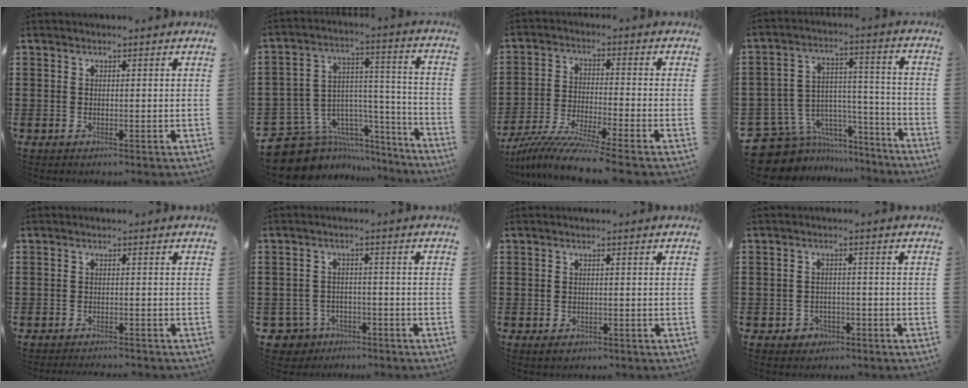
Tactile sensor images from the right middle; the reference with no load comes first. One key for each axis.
{"total": 10.2, "fx": -8.1, "fy": 5.8, "fz": 2.3, "tx": -0.075, "ty": 0.004, "tz": -0.150}
{"total": 7.7, "fx": -6.8, "fy": -0.5, "fz": 3.4, "tx": -0.074, "ty": -0.016, "tz": -0.134}
{"total": 8.8, "fx": -6.9, "fy": 5.2, "fz": 1.9, "tx": -0.063, "ty": 0.008, "tz": -0.128}
{"total": 1.3, "fx": -1.3, "fy": -0.1, "fz": 0.1, "tx": -0.006, "ty": 0.000, "tz": -0.025}
{"total": 3.2, "fx": -2.8, "fy": 1.6, "fz": 0.5, "tx": -0.041, "ty": -0.006, "tz": -0.065}
{"total": 0.8, "fx": -0.6, "fy": 0.4, "fz": 0.3, "tx": -0.009, "ty": -0.002, "tz": -0.011}
{"total": 1.9, "fx": -1.5, "fy": 1.2, "fz": 0.3, "tx": -0.012, "ty": 0.000, "tz": -0.033}